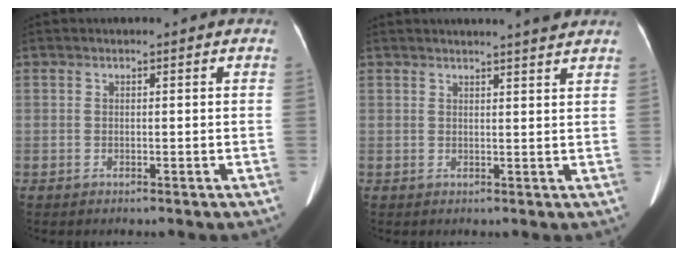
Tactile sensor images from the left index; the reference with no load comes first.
{"total": 5.6, "force": [5.1, -0.4, 2.3], "torque": [-0.032, 0.006, 0.051]}